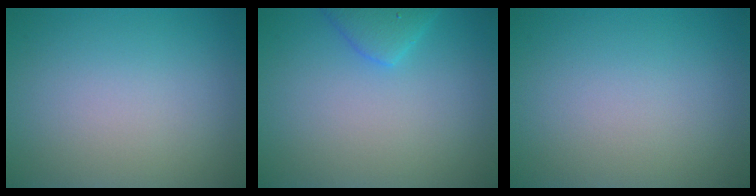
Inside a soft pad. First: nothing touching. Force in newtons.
{"total": 2.3, "press": 2.3, "slide": 0.2}
{"total": 0.0}